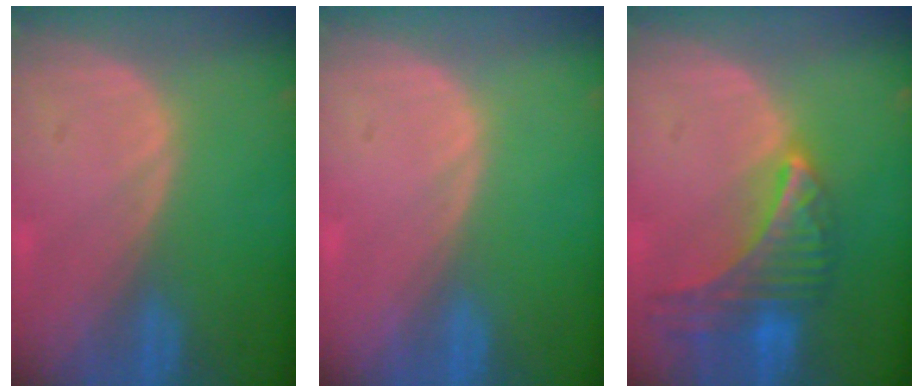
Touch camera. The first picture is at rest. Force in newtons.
{"total": 0.0}
{"total": 9.0, "press": 7.9, "slide": 4.3}